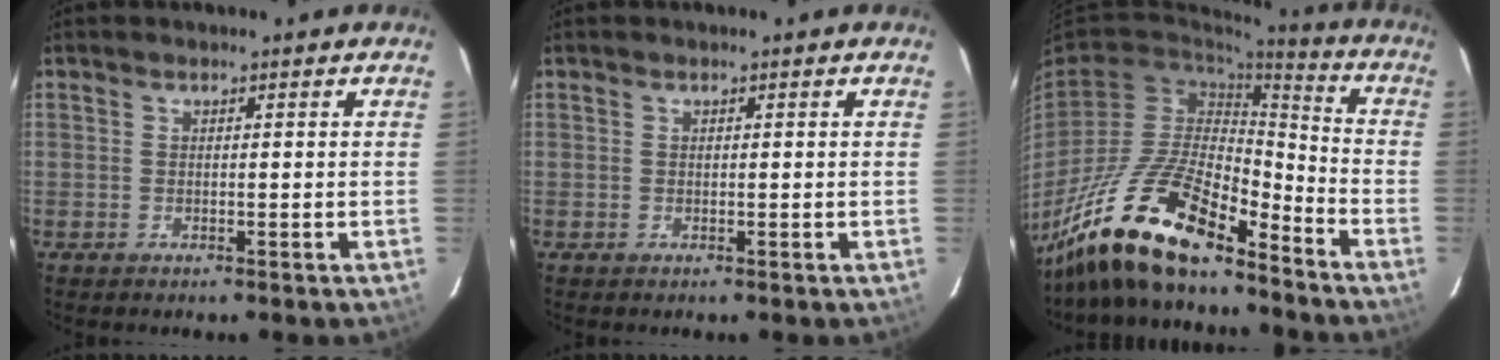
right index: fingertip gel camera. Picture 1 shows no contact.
{"total": 0.0}
{"total": 19.2, "force": [-14.9, 5.5, 10.8], "torque": [-0.223, -0.017, -0.277]}